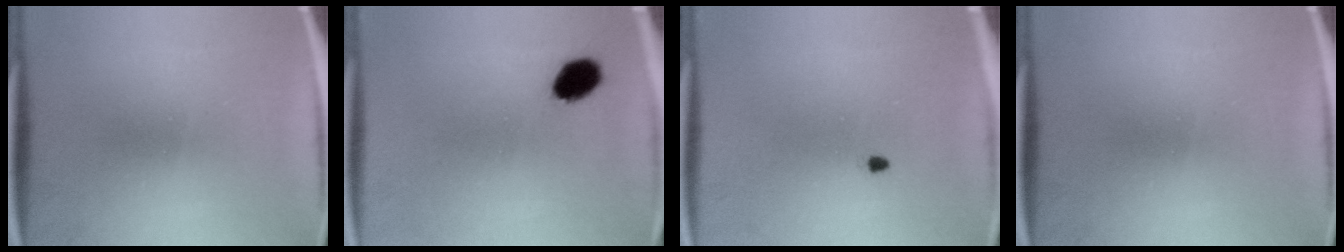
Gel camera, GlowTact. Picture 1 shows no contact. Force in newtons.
{"total": 6.1}
{"total": 0.8}
{"total": 0.0}